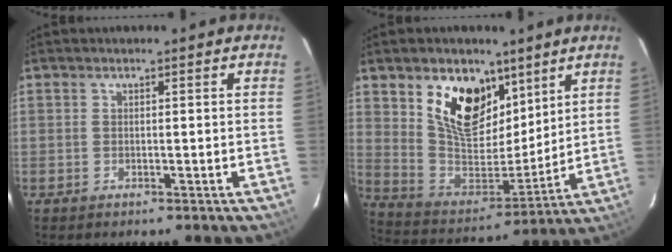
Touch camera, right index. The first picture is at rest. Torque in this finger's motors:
{"motor_torque": [0.08, 0.33, 0.12, 0.04]}